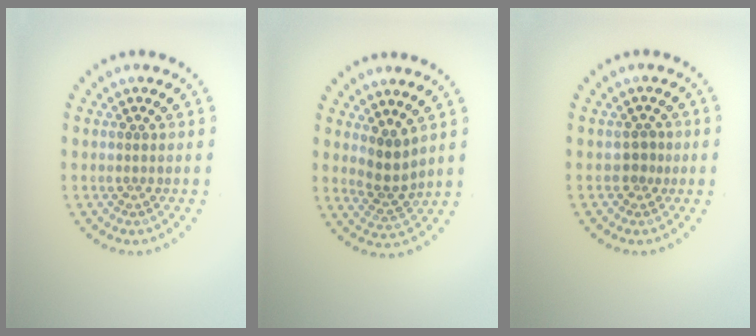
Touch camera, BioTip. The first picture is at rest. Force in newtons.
{"total": 2.5, "press": 2.0, "slide": 1.5}
{"total": 1.3, "press": 1.0, "slide": 0.8}